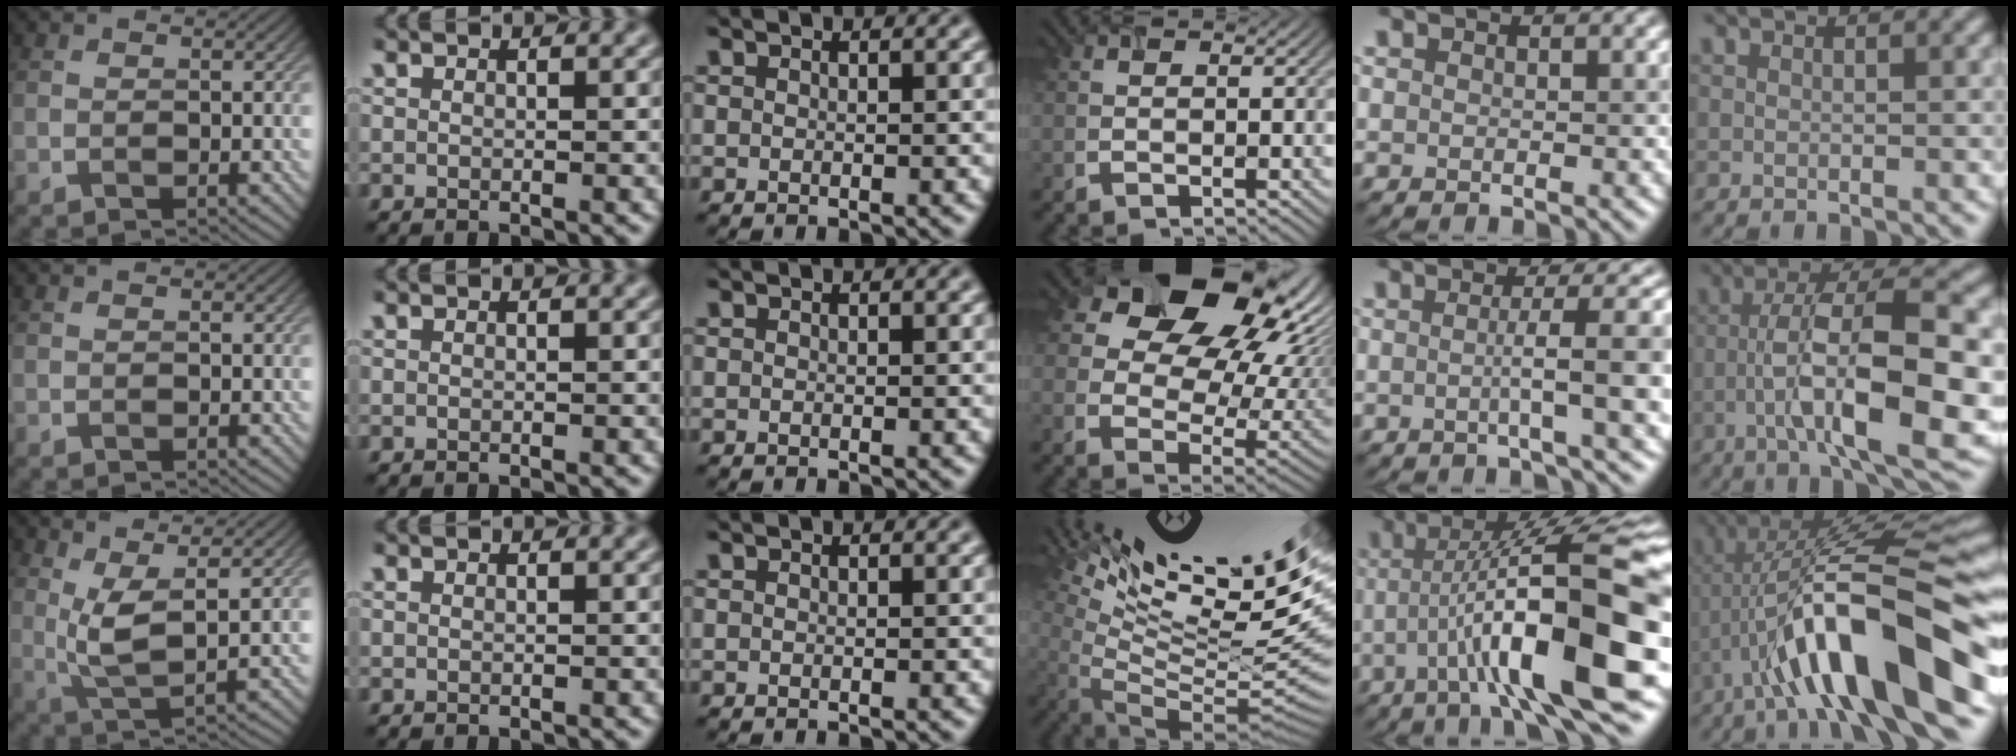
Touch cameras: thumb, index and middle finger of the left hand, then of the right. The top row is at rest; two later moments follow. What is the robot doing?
{"motion": "screw", "object": "timer"}